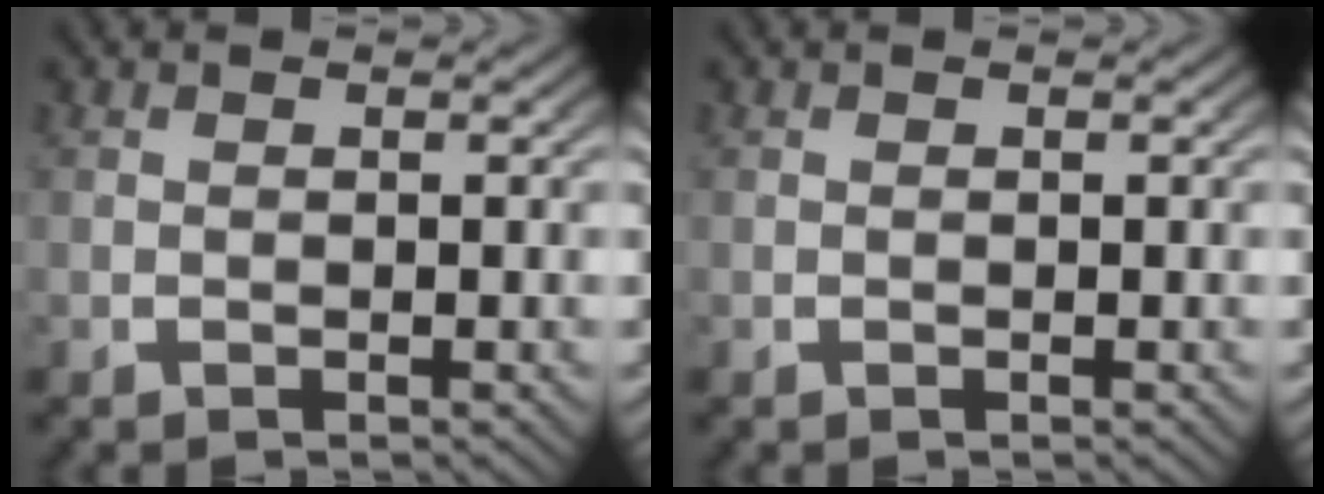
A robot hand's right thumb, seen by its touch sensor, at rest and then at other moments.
{"total": 0.0}